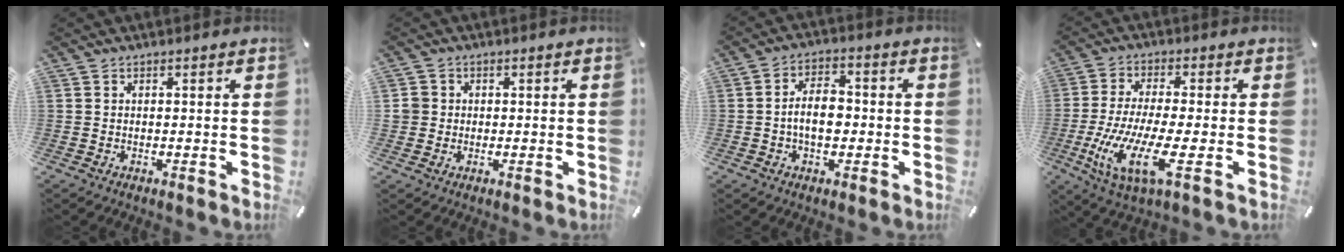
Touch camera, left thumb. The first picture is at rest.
{"total": 2.8, "force": [0.0, 2.7, 0.3], "torque": [-0.006, 0.006, -0.002]}
{"total": 7.7, "force": [-1.1, 4.7, 5.9], "torque": [-0.100, 0.013, -0.020]}
{"total": 14.6, "force": [-4.3, 4.3, 13.3], "torque": [-0.284, -0.018, -0.072]}